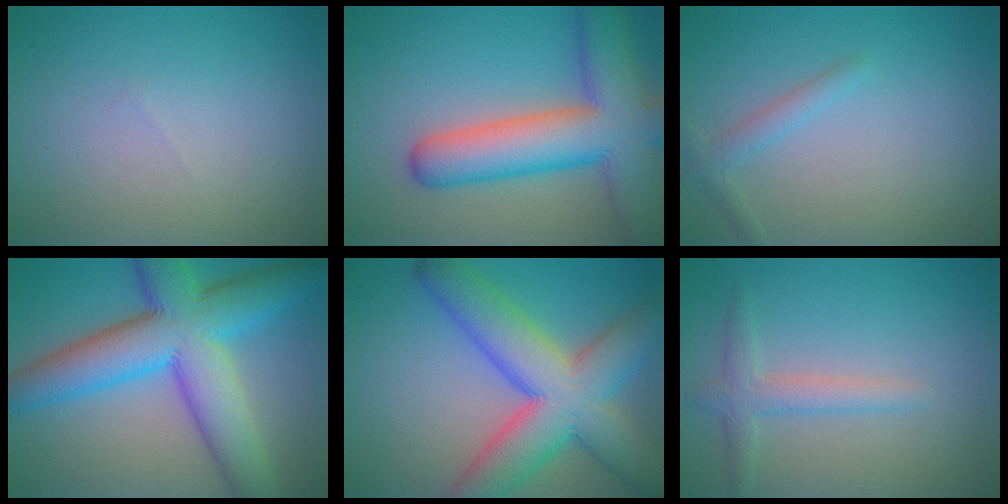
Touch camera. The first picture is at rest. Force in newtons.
{"total": 11.0, "press": 11.0, "slide": 0.6}
{"total": 1.6, "press": 1.6, "slide": 0.1}
{"total": 11.9, "press": 11.9, "slide": 0.2}
{"total": 11.4, "press": 11.4, "slide": 0.5}
{"total": 2.4, "press": 2.4, "slide": 0.1}